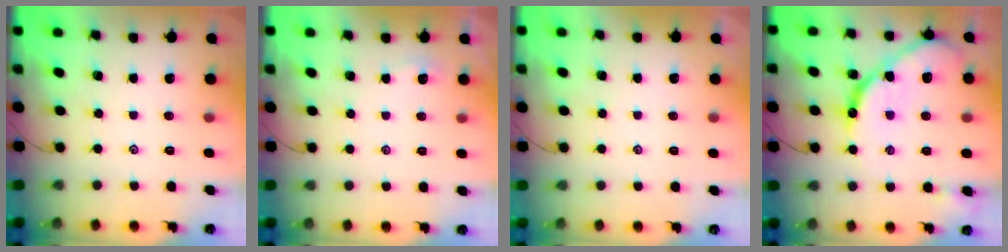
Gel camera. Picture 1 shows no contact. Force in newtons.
{"total": 2.7, "press": 2.7, "slide": 0.3}
{"total": 1.9, "press": 1.8, "slide": 0.4}
{"total": 15.6, "press": 15.5, "slide": 1.1}